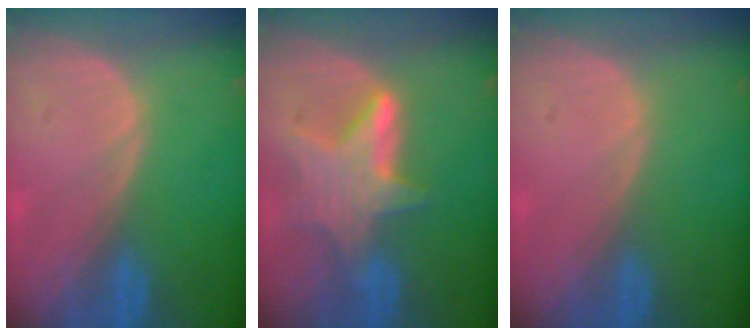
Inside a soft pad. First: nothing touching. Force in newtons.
{"total": 6.7, "press": 6.5, "slide": 1.7}
{"total": 0.0}